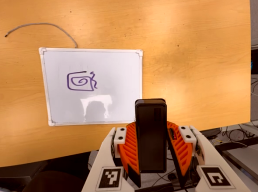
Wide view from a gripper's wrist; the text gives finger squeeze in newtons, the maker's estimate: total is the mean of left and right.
{"total": 6.1, "left": 4.7, "right": 7.5}